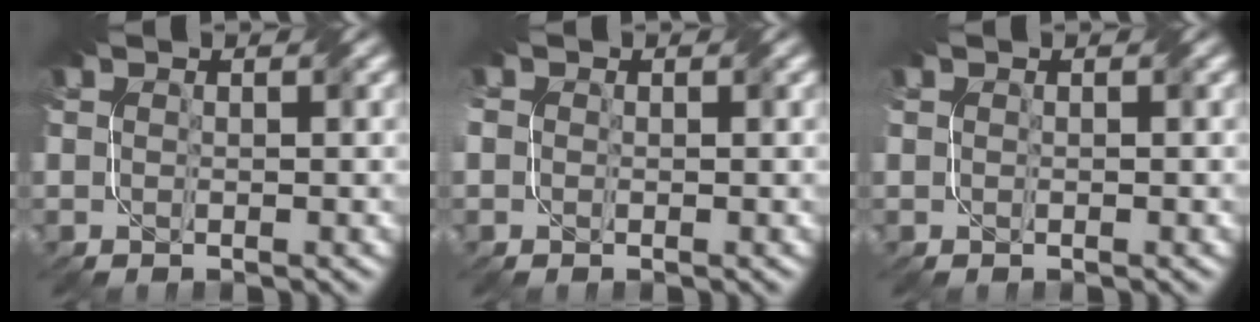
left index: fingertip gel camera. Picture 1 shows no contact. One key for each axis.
{"total": 1.7, "fx": -0.1, "fy": 1.5, "fz": 0.7, "tx": -0.010, "ty": 0.001, "tz": -0.001}
{"total": 0.0}